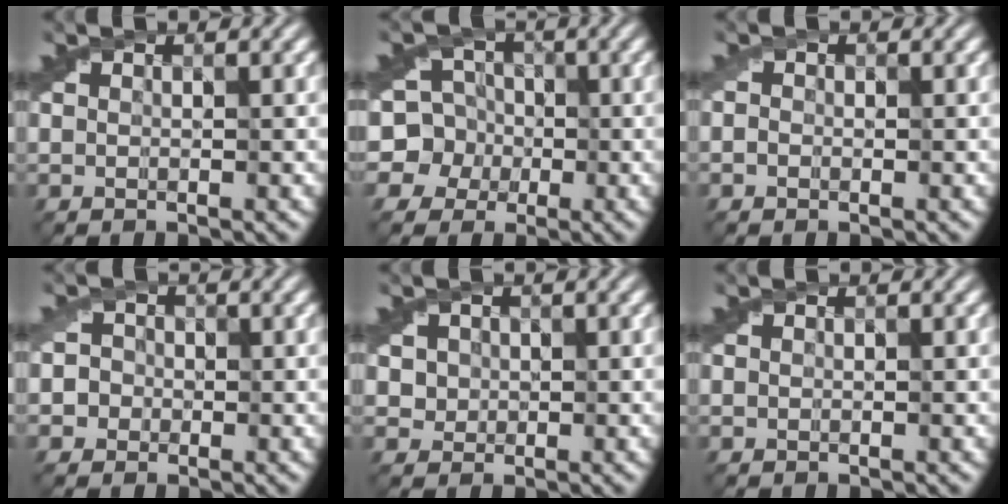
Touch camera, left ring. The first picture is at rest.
{"total": 9.0, "force": [-0.1, 8.3, 3.6], "torque": [-0.060, 0.026, -0.047]}
{"total": 0.6, "force": [-0.4, 0.4, 0.0], "torque": [0.006, -0.004, -0.013]}
{"total": 3.6, "force": [0.3, 3.2, 1.6], "torque": [-0.005, 0.018, -0.020]}
{"total": 3.1, "force": [0.7, 2.6, 1.4], "torque": [-0.045, 0.005, 0.027]}
{"total": 0.0}